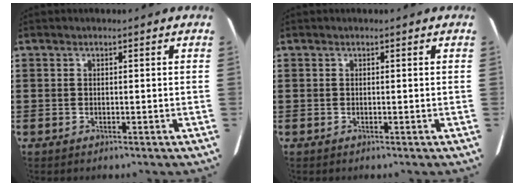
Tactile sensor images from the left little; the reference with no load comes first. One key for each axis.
{"total": 0.0}